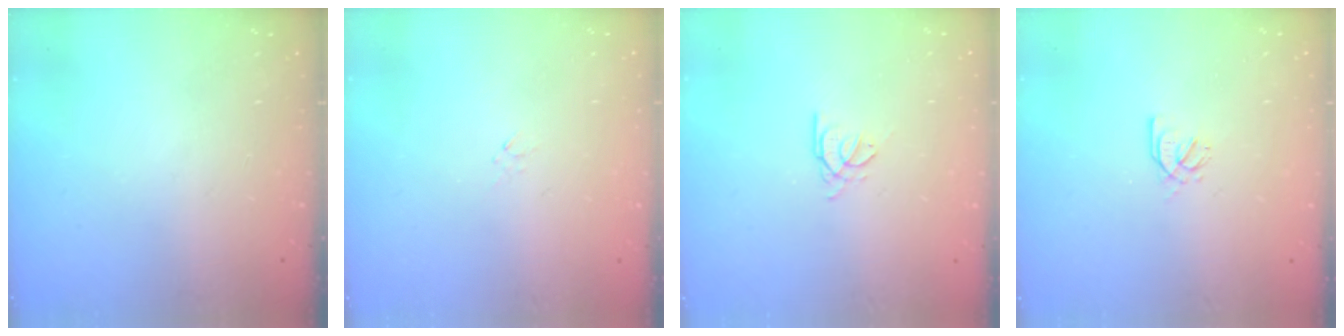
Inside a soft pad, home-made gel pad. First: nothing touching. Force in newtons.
{"total": 0.0}
{"total": 0.7, "press": 0.6, "slide": 0.3}
{"total": 1.7, "press": 1.6, "slide": 0.5}